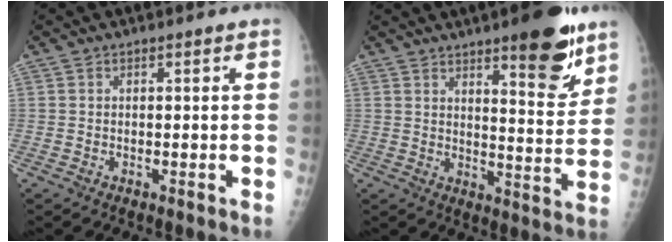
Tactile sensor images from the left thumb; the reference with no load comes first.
{"total": 12.8, "force": [8.2, 3.4, 9.2], "torque": [-0.096, -0.055, 0.116]}